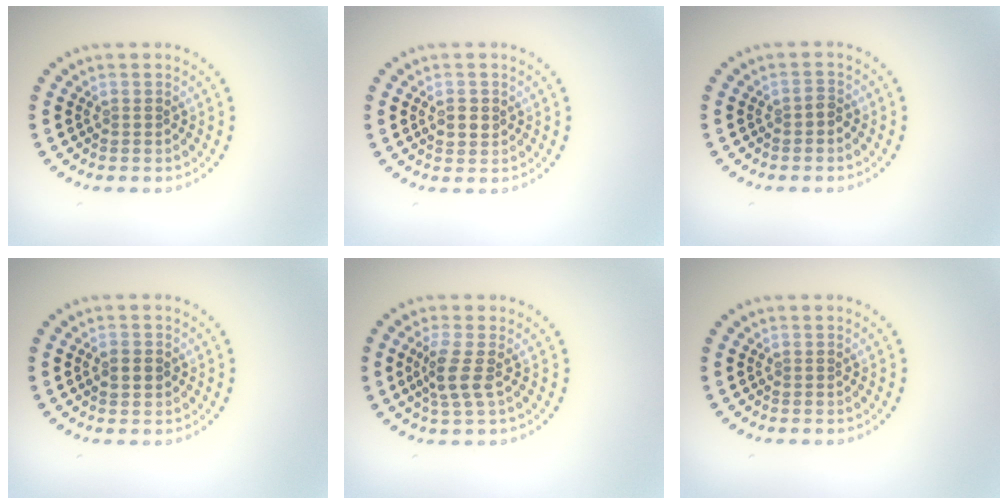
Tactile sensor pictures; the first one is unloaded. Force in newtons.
{"total": 1.5, "press": 1.5, "slide": 0.2}
{"total": 1.0, "press": 0.9, "slide": 0.4}
{"total": 1.2, "press": 1.2, "slide": 0.1}
{"total": 2.7, "press": 2.1, "slide": 1.7}
{"total": 0.0}